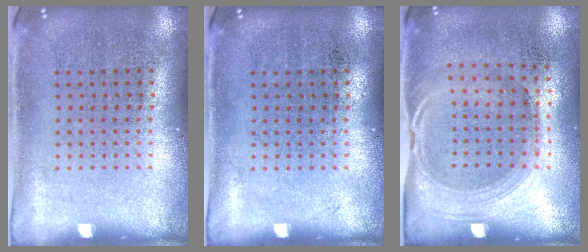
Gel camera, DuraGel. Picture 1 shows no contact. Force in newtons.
{"total": 0.0}
{"total": 1.5, "press": 1.2, "slide": 0.8}